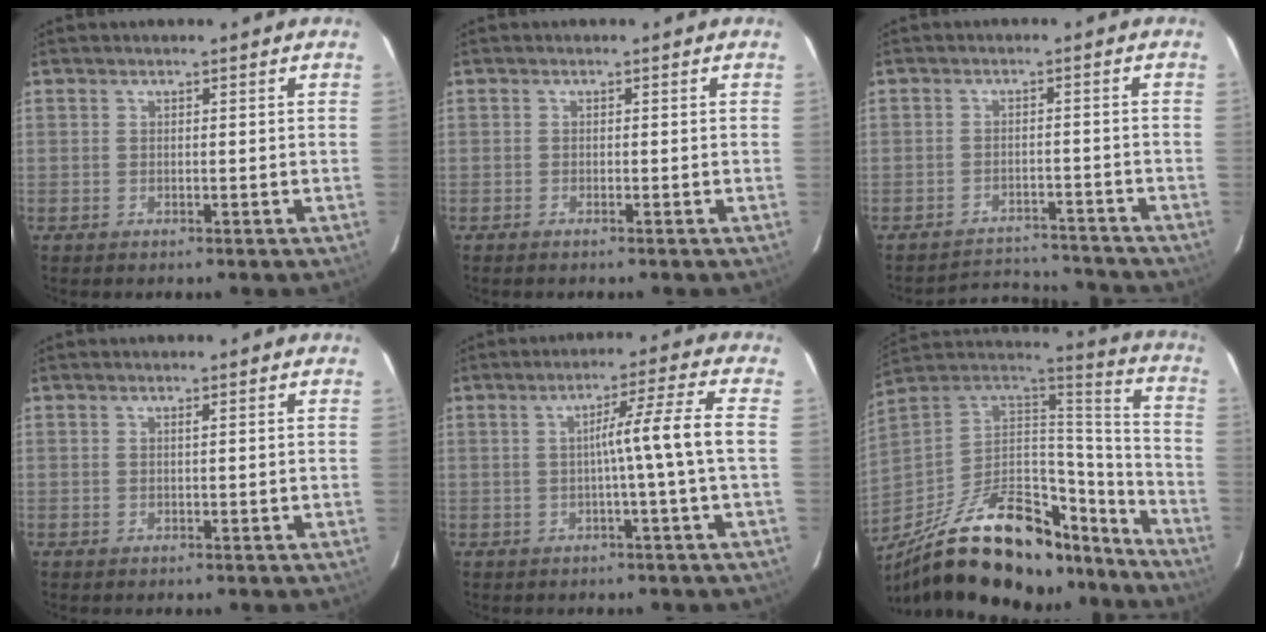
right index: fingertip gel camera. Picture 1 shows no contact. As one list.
[{"total": 0.6, "force": [-0.5, -0.1, 0.3], "torque": [-0.010, -0.001, -0.009]}, {"total": 7.1, "force": [-6.9, 1.0, -1.4], "torque": [0.017, 0.019, -0.099]}, {"total": 0.0}, {"total": 6.9, "force": [-0.5, -2.1, 6.5], "torque": [-0.099, 0.012, -0.004]}, {"total": 27.8, "force": [-20.7, 10.8, 15.0], "torque": [-0.264, 0.015, -0.330]}]